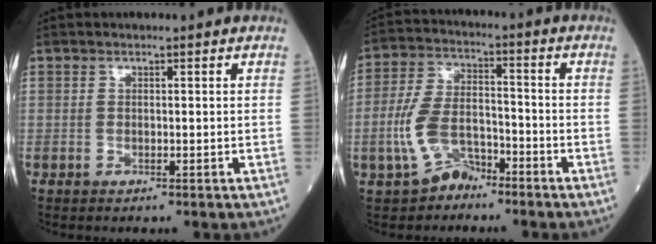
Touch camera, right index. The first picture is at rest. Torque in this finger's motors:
{"motor_torque": [0.72, -0.36, 0.23, 0.08]}